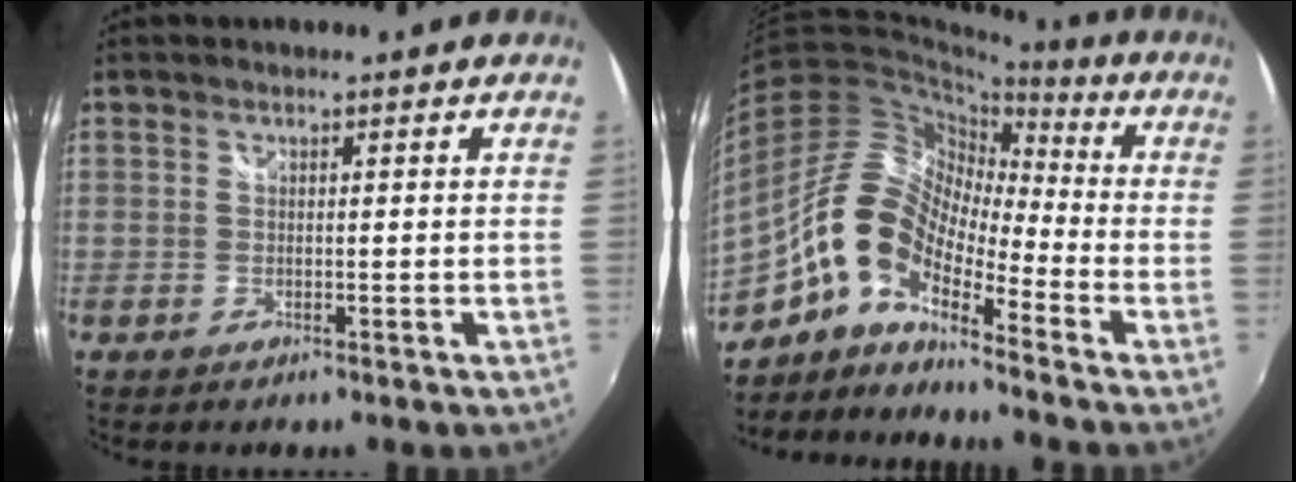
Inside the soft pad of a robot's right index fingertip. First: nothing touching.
{"total": 12.7, "force": [-6.7, 5.6, 9.2], "torque": [-0.161, 0.018, -0.145]}